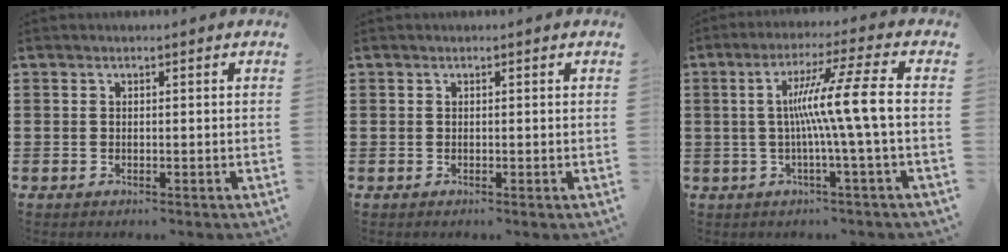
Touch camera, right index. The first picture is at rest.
{"total": 0.0}
{"total": 10.1, "force": [-0.3, -1.0, 10.0], "torque": [-0.181, -0.001, -0.016]}